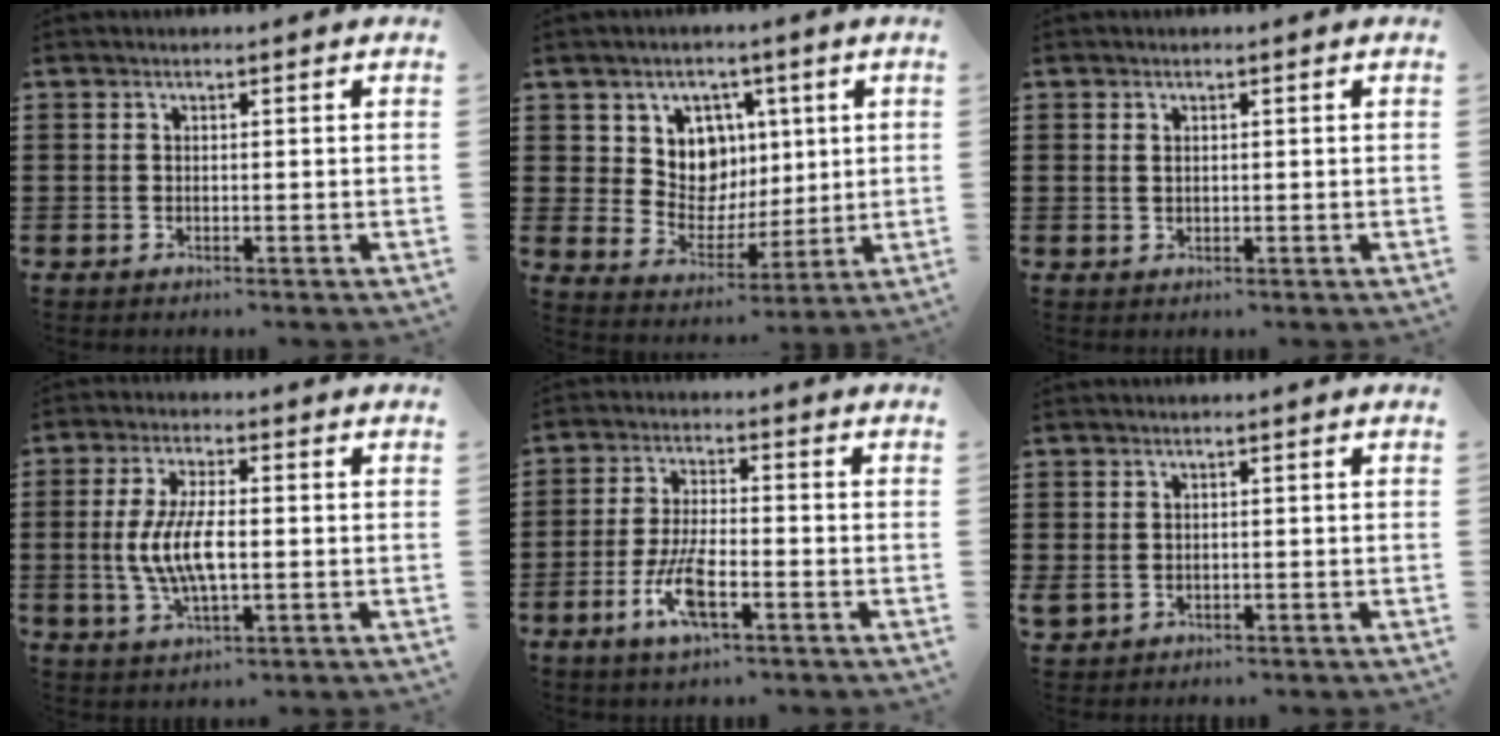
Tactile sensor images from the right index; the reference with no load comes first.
{"total": 8.0, "force": [3.0, 7.1, 2.1], "torque": [-0.068, -0.013, 0.056]}
{"total": 0.9, "force": [0.4, 0.7, 0.5], "torque": [-0.013, 0.004, 0.007]}
{"total": 8.2, "force": [-0.7, 3.1, 7.6], "torque": [-0.169, -0.006, -0.021]}
{"total": 7.4, "force": [-3.1, 2.1, 6.4], "torque": [-0.143, -0.014, -0.060]}
{"total": 1.0, "force": [0.2, 1.0, 0.3], "torque": [-0.011, 0.005, 0.003]}